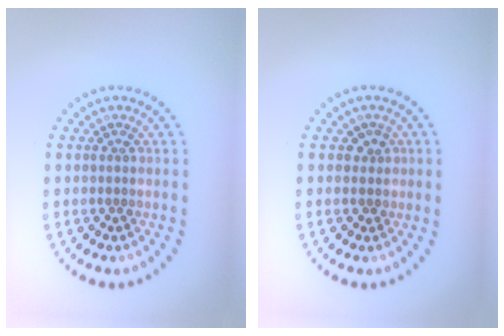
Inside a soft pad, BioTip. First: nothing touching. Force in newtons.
{"total": 1.3, "press": 1.1, "slide": 0.7}